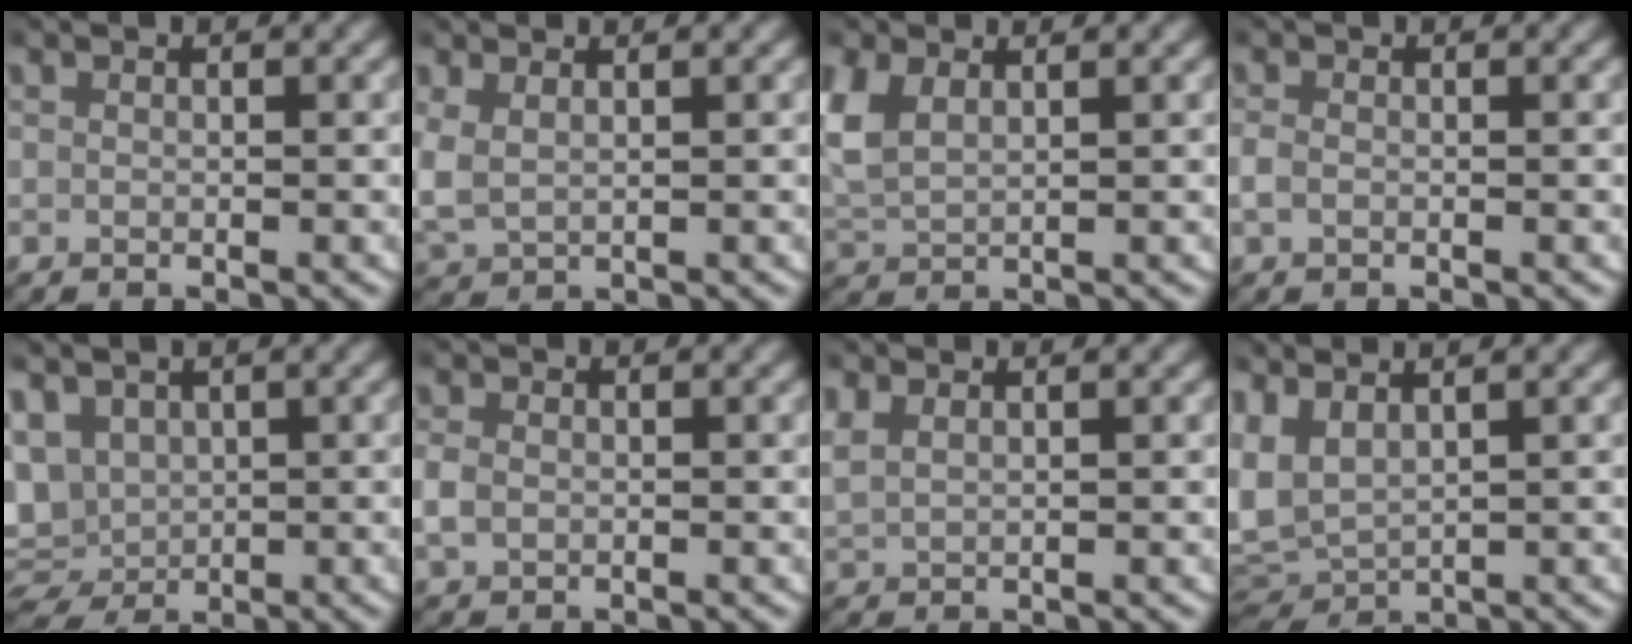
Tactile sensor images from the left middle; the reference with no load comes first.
{"total": 5.0, "force": [0.3, 4.4, 2.3], "torque": [-0.089, -0.015, 0.013]}
{"total": 5.2, "force": [1.4, 4.0, 3.0], "torque": [-0.105, -0.007, 0.033]}
{"total": 1.3, "force": [-0.4, 1.0, 0.8], "torque": [-0.030, -0.001, -0.006]}
{"total": 9.4, "force": [0.8, 8.7, 3.5], "torque": [-0.113, -0.030, 0.021]}
{"total": 2.0, "force": [-0.2, 1.7, 1.0], "torque": [-0.039, -0.001, 0.000]}
{"total": 2.9, "force": [1.3, 2.2, 1.4], "torque": [-0.050, 0.000, 0.031]}
{"total": 10.0, "force": [0.2, 9.1, 4.2], "torque": [-0.165, -0.038, 0.011]}